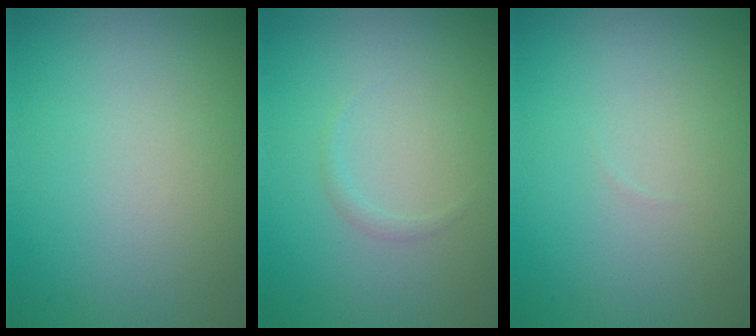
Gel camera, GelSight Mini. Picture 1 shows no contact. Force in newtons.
{"total": 0.6, "press": 0.6, "slide": 0.1}
{"total": 0.0}